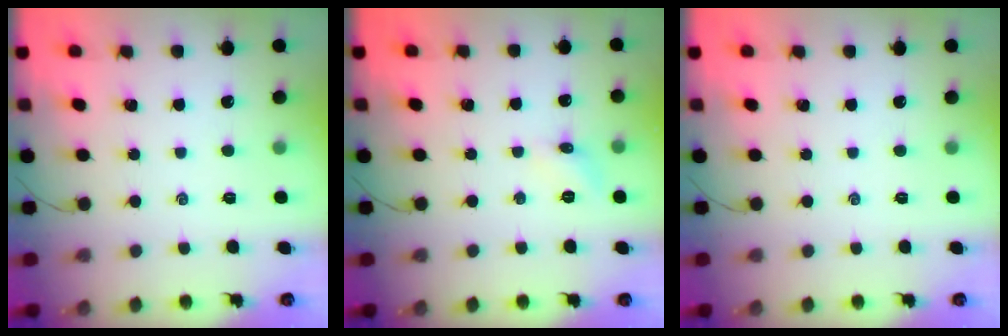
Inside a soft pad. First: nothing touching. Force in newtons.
{"total": 5.9, "press": 5.6, "slide": 1.8}
{"total": 0.0}